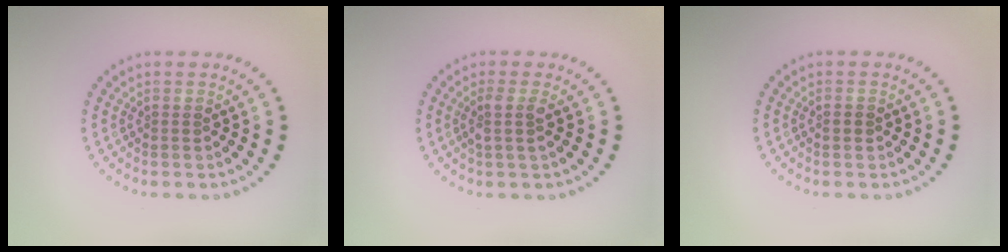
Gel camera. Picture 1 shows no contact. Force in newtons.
{"total": 1.8, "press": 1.5, "slide": 1.1}
{"total": 0.8, "press": 0.8, "slide": 0.1}